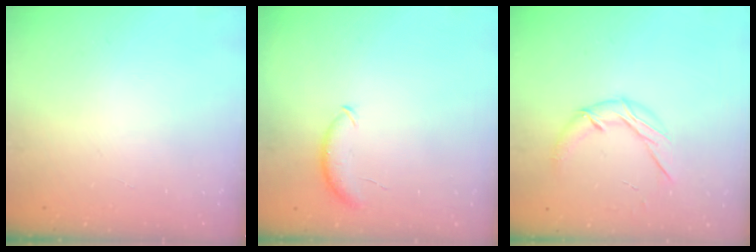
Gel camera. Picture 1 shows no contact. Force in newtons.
{"total": 7.4, "press": 7.4, "slide": 1.1}
{"total": 9.1, "press": 9.1, "slide": 0.6}